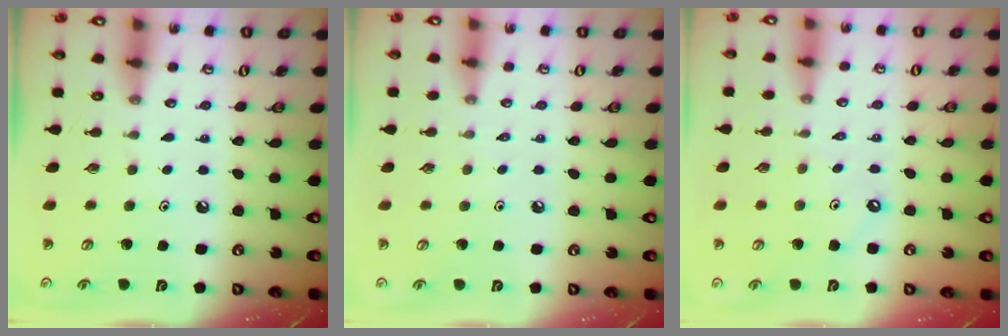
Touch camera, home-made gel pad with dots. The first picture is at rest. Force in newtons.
{"total": 0.0}
{"total": 2.4, "press": 2.3, "slide": 0.4}